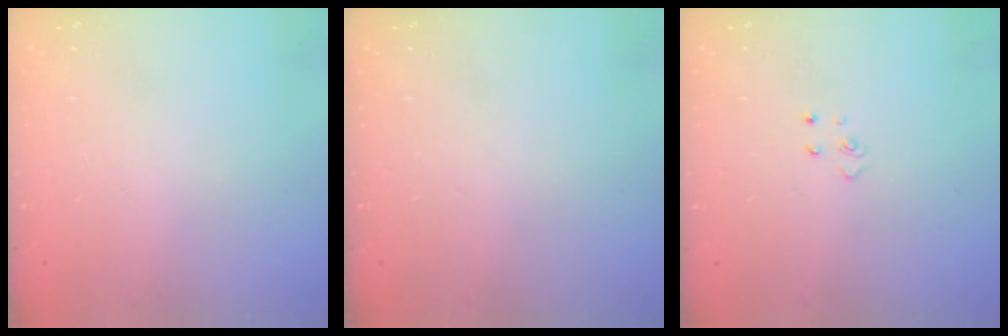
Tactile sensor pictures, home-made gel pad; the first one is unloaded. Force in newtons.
{"total": 0.0}
{"total": 2.6, "press": 2.6, "slide": 0.3}